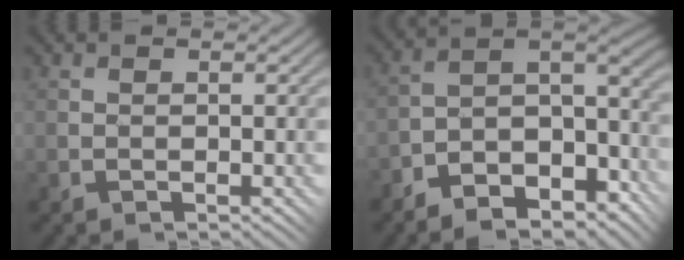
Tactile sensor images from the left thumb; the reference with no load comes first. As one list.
[{"total": 10.0, "force": [-7.1, 4.3, 5.6], "torque": [-0.096, -0.003, -0.127]}]